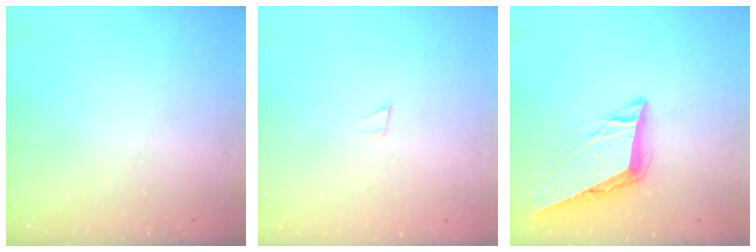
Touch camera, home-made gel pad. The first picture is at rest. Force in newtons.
{"total": 2.0, "press": 2.0, "slide": 0.0}
{"total": 9.6, "press": 9.4, "slide": 2.1}